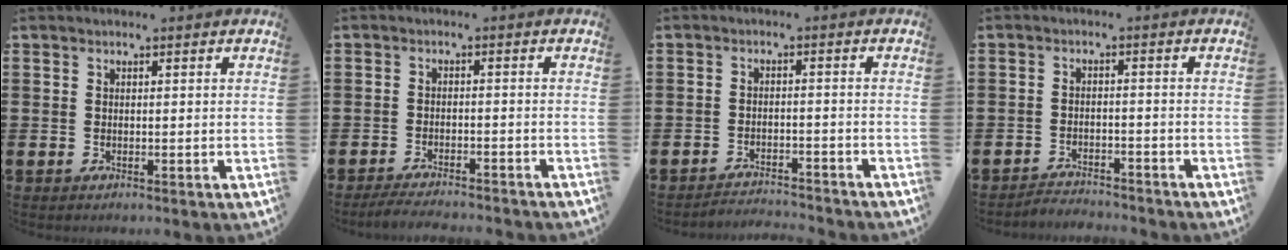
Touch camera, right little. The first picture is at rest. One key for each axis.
{"total": 2.5, "fx": -2.4, "fy": -0.1, "fz": 0.6, "tx": -0.010, "ty": 0.006, "tz": -0.048}
{"total": 2.5, "fx": -2.5, "fy": -0.1, "fz": -0.1, "tx": -0.003, "ty": 0.003, "tz": -0.054}
{"total": 2.5, "fx": -2.5, "fy": 0.0, "fz": -0.3, "tx": -0.003, "ty": 0.005, "tz": -0.054}